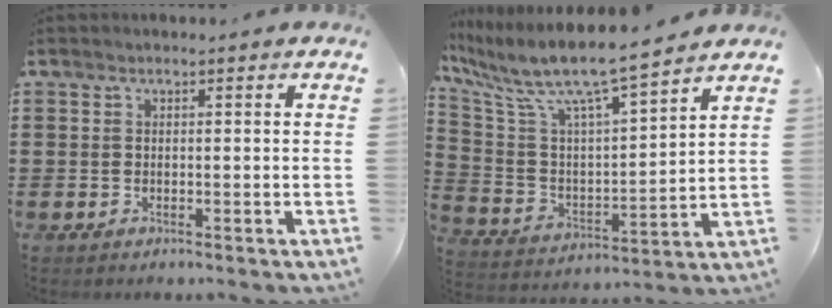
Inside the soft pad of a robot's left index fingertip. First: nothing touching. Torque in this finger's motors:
{"motor_torque": [1.10, -1.04, 0.68, 0.21]}